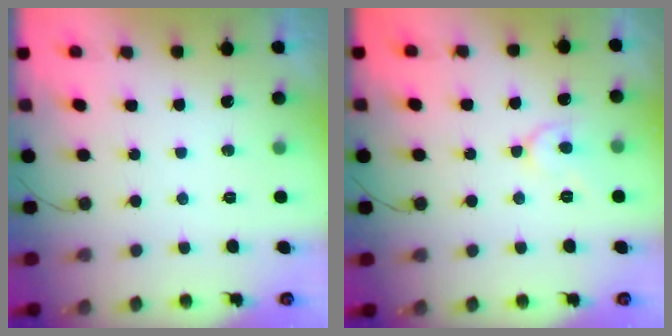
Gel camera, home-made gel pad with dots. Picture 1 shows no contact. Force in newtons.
{"total": 6.3, "press": 6.3, "slide": 0.7}